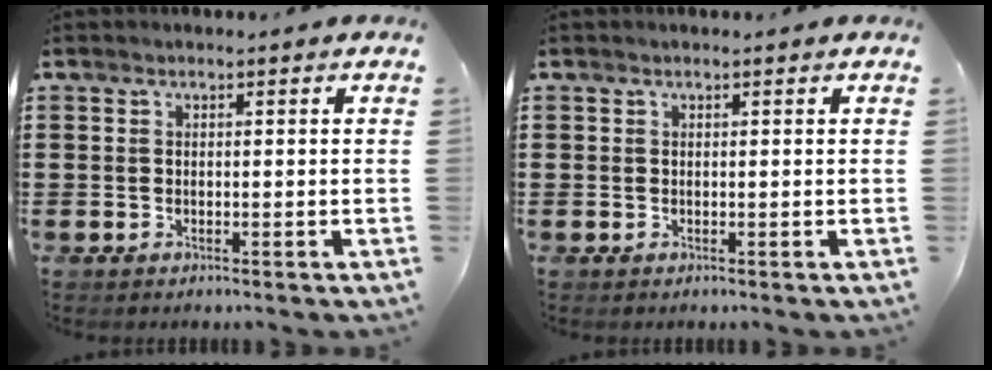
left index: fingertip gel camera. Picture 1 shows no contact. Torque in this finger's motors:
{"motor_torque": [0.06, 0.02, 0.02, -0.01]}